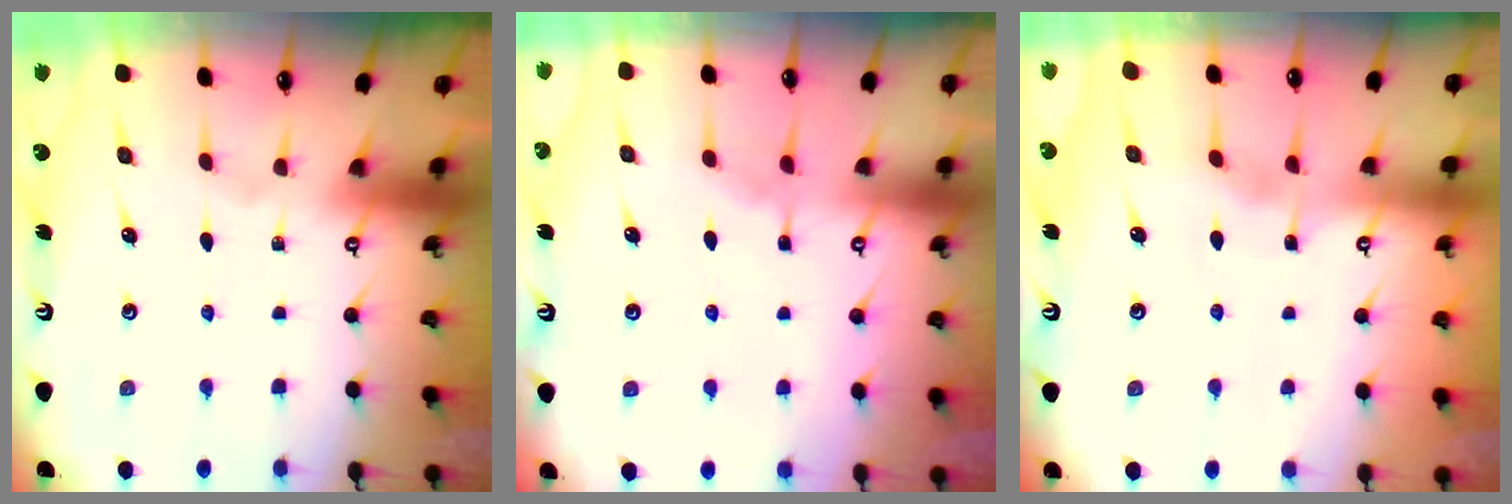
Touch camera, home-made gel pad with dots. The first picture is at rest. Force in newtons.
{"total": 4.7, "press": 4.6, "slide": 0.6}
{"total": 2.9, "press": 2.9, "slide": 0.3}